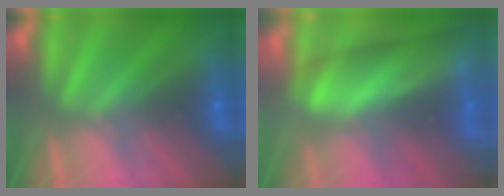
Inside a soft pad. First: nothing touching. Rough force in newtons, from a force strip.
{"total": 4.0}